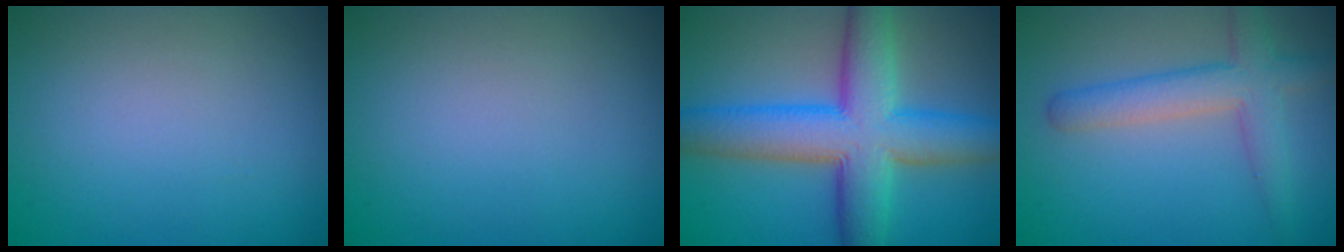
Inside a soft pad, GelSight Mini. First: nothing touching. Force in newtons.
{"total": 0.0}
{"total": 9.7, "press": 9.7, "slide": 0.1}
{"total": 4.3, "press": 4.3, "slide": 0.2}